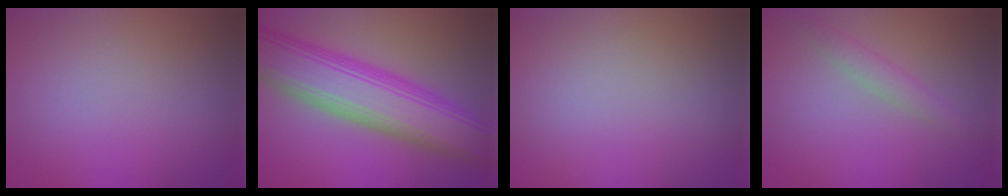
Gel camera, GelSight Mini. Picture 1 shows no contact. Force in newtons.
{"total": 10.5, "press": 10.5, "slide": 0.3}
{"total": 0.0}
{"total": 1.6, "press": 1.6, "slide": 0.1}